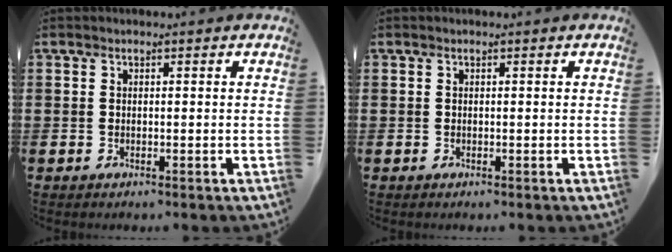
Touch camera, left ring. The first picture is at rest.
{"total": 0.0}